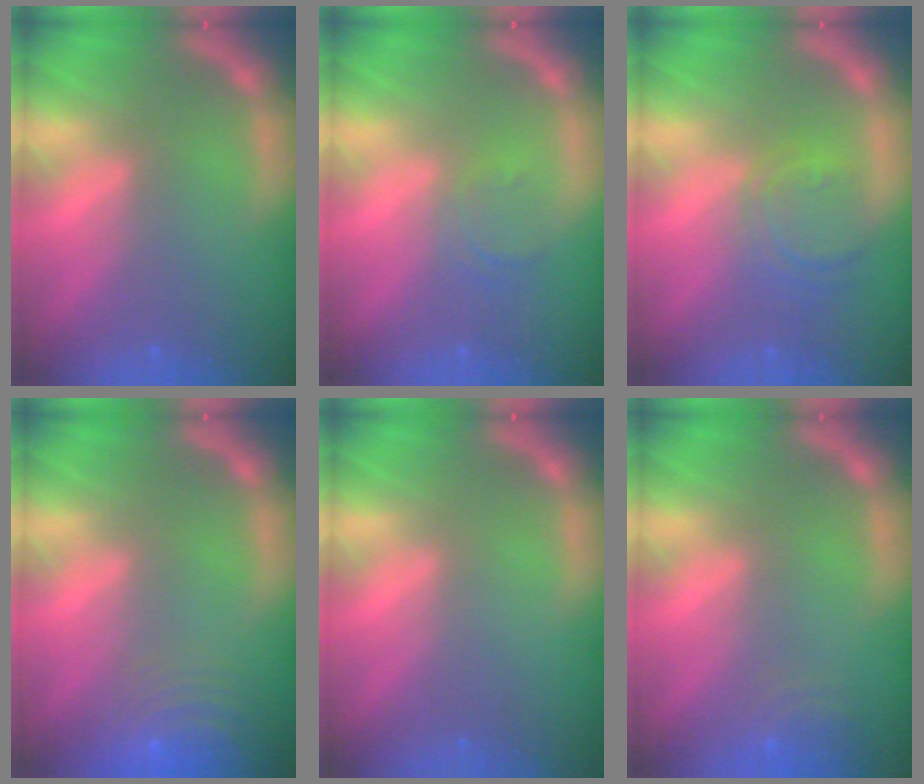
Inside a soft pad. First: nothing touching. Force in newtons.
{"total": 1.9}
{"total": 4.0}
{"total": 10.0}
{"total": 0.0}
{"total": 3.0}